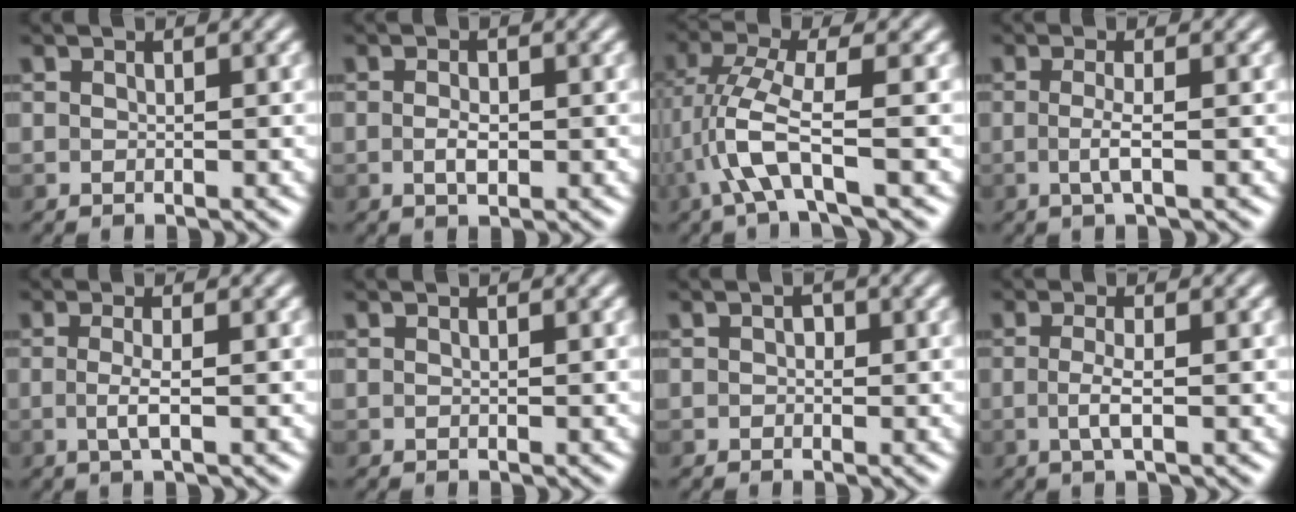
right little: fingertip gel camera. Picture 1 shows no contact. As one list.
[{"total": 1.5, "force": [-0.4, 0.8, 1.3], "torque": [-0.026, 0.002, -0.006]}, {"total": 4.5, "force": [-1.7, 0.5, 4.1], "torque": [-0.096, 0.011, -0.034]}, {"total": 1.7, "force": [-0.5, -0.1, 1.6], "torque": [-0.036, 0.001, -0.011]}, {"total": 1.7, "force": [-0.5, 0.0, 1.6], "torque": [-0.038, 0.000, -0.009]}, {"total": 0.0}, {"total": 1.6, "force": [0.5, 1.4, 0.7], "torque": [0.009, 0.007, -0.012]}, {"total": 1.9, "force": [-0.6, 0.1, 1.8], "torque": [-0.043, 0.000, -0.010]}]